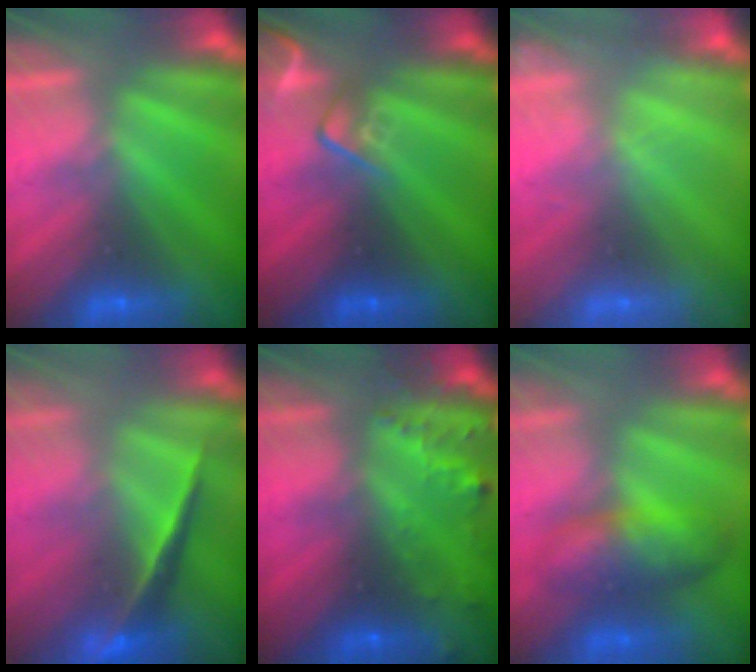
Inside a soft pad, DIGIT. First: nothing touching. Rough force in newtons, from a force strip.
{"total": 2.6}
{"total": 1.9}
{"total": 2.0}
{"total": 6.8}
{"total": 6.0}